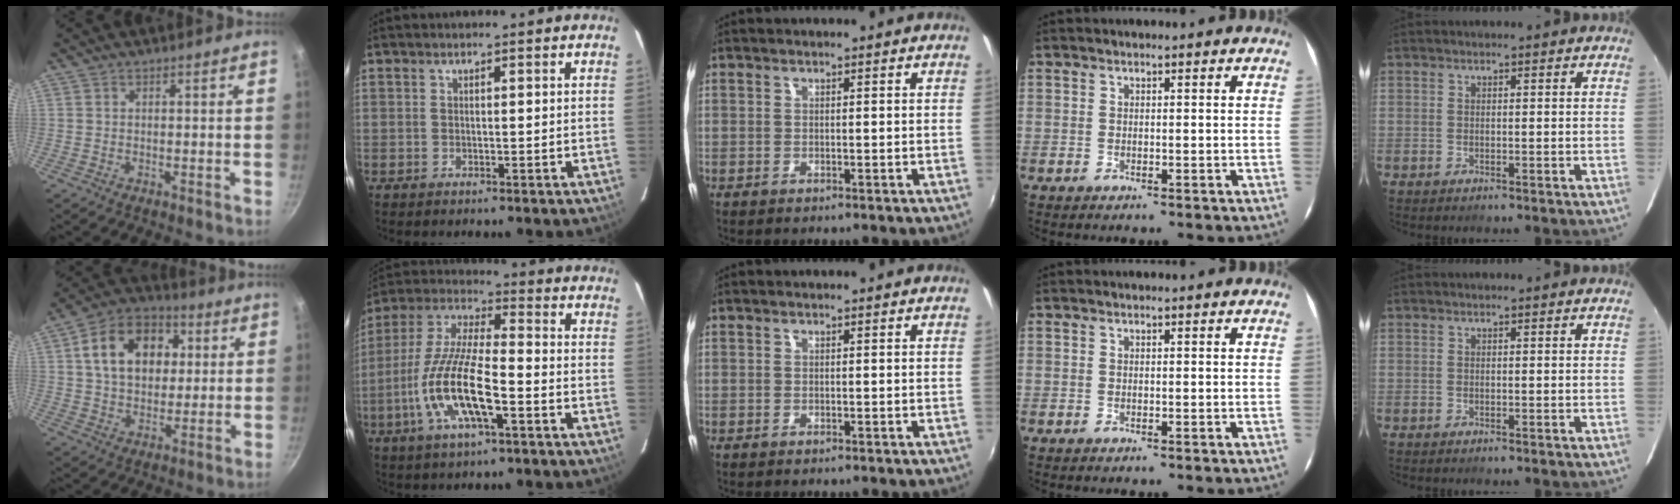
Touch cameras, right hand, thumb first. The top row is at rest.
{"thumb": {"total": 16.1, "force": [3.7, 11.6, 10.5], "torque": [-0.145, 0.018, 0.051]}, "index": {"total": 15.4, "force": [-5.8, 4.0, 13.7], "torque": [-0.286, -0.012, -0.115]}}